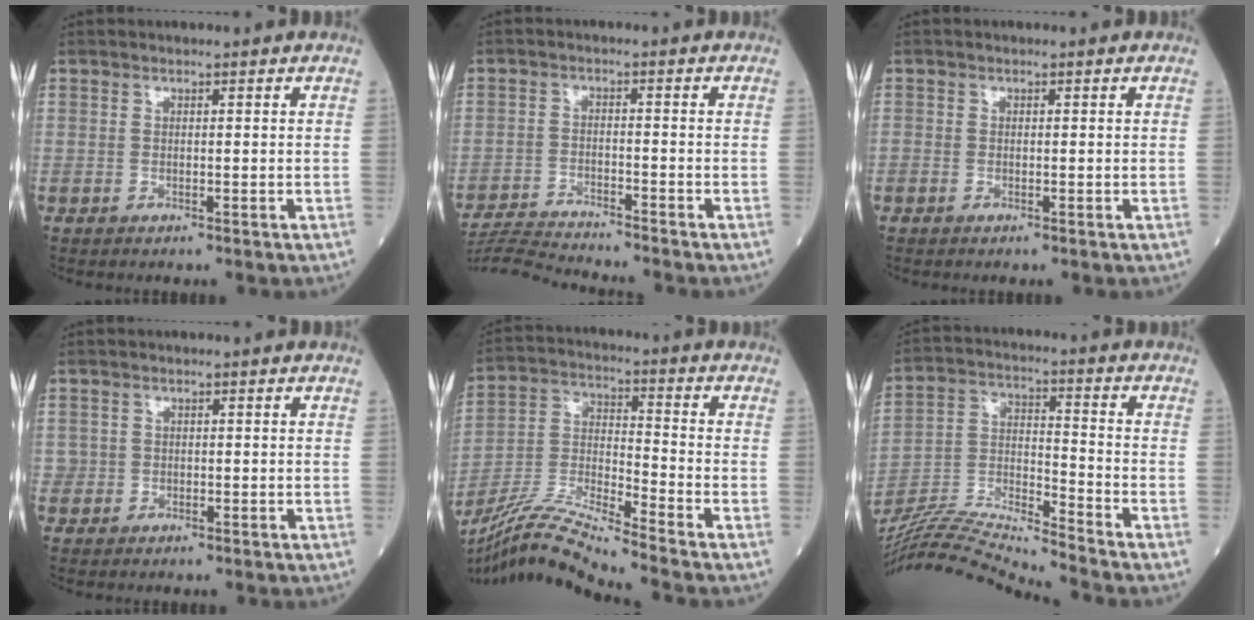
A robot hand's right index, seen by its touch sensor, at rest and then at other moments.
{"total": 8.3, "force": [-8.0, -1.6, 1.3], "torque": [-0.019, -0.012, -0.141]}
{"total": 0.0}
{"total": 0.7, "force": [-0.1, 0.7, 0.1], "torque": [0.006, 0.006, -0.003]}
{"total": 13.2, "force": [-11.7, -2.0, 5.8], "torque": [-0.111, -0.012, -0.221]}
{"total": 15.8, "force": [-14.9, -2.4, 4.5], "torque": [-0.077, 0.012, -0.272]}